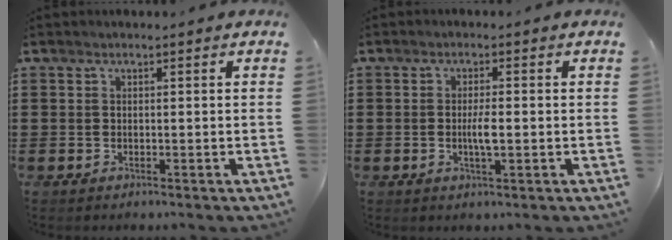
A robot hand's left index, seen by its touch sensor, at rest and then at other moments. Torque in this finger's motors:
{"motor_torque": [0.53, 0.07, 0.10, 0.07]}